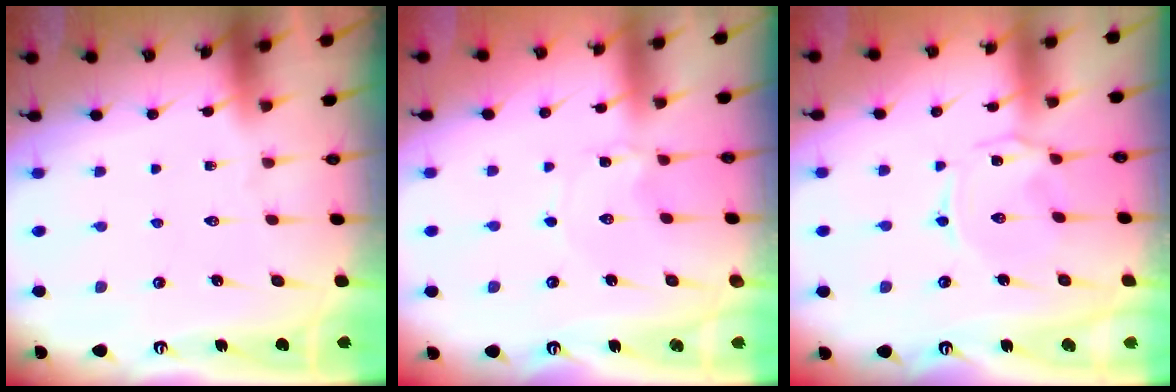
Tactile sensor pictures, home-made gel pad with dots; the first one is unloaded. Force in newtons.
{"total": 0.0}
{"total": 1.6, "press": 1.5, "slide": 0.6}